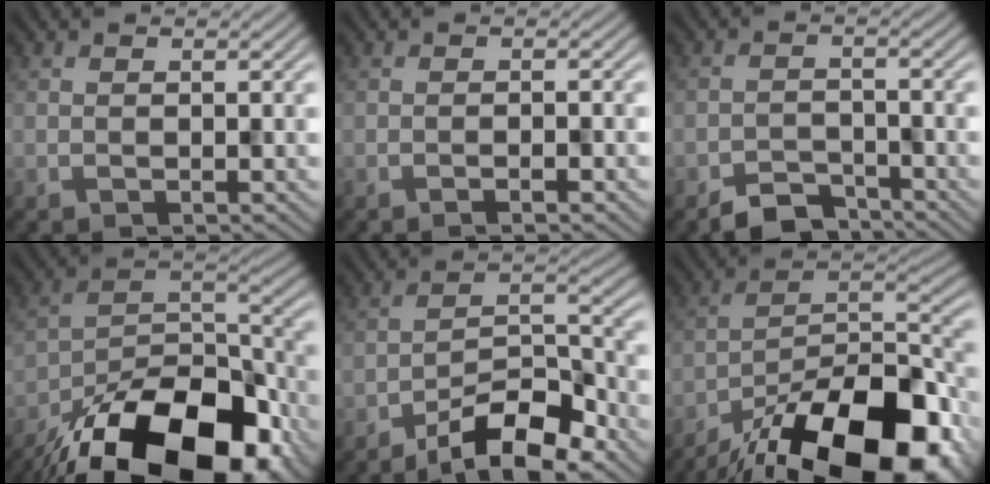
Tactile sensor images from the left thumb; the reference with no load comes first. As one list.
[{"total": 1.3, "force": [-0.8, 0.1, 0.9], "torque": [-0.013, 0.002, -0.014]}, {"total": 4.0, "force": [-3.4, 1.6, 1.3], "torque": [-0.020, -0.001, -0.067]}, {"total": 20.9, "force": [-14.5, 9.6, 11.6], "torque": [-0.200, -0.057, -0.209]}, {"total": 10.6, "force": [-7.6, 3.2, 6.7], "torque": [-0.104, 0.005, -0.145]}, {"total": 20.4, "force": [-14.6, 7.6, 12.1], "torque": [-0.182, -0.036, -0.225]}]